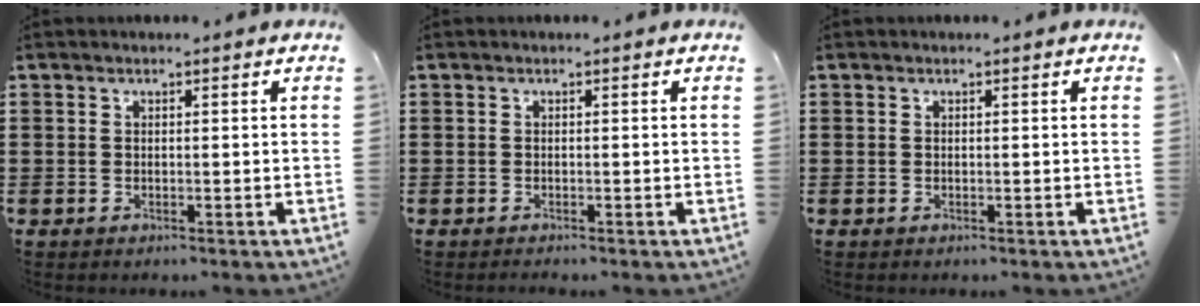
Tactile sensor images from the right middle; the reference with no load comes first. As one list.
[{"total": 0.0}, {"total": 0.0}]